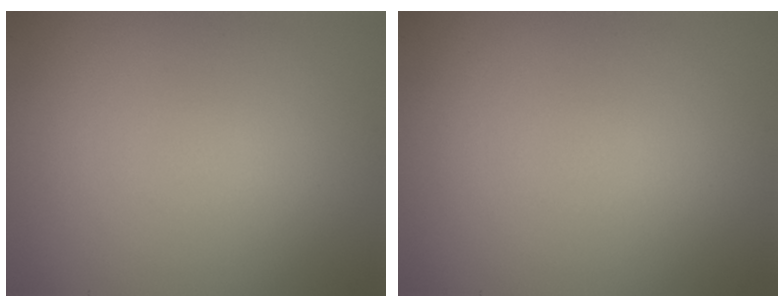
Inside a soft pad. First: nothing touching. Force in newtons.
{"total": 0.0}